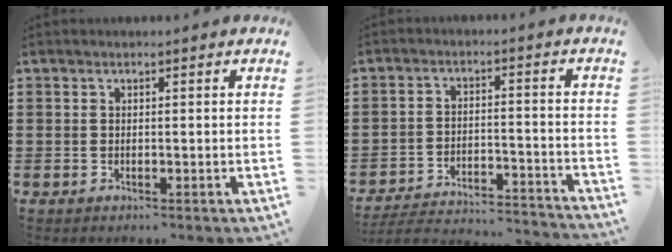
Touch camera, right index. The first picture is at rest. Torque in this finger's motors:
{"motor_torque": [0.38, 1.23, -1.05, -0.21]}